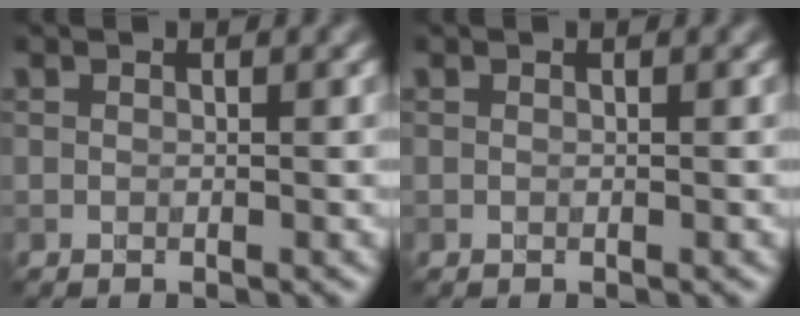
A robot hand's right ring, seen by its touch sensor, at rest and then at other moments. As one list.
[{"total": 0.0}]